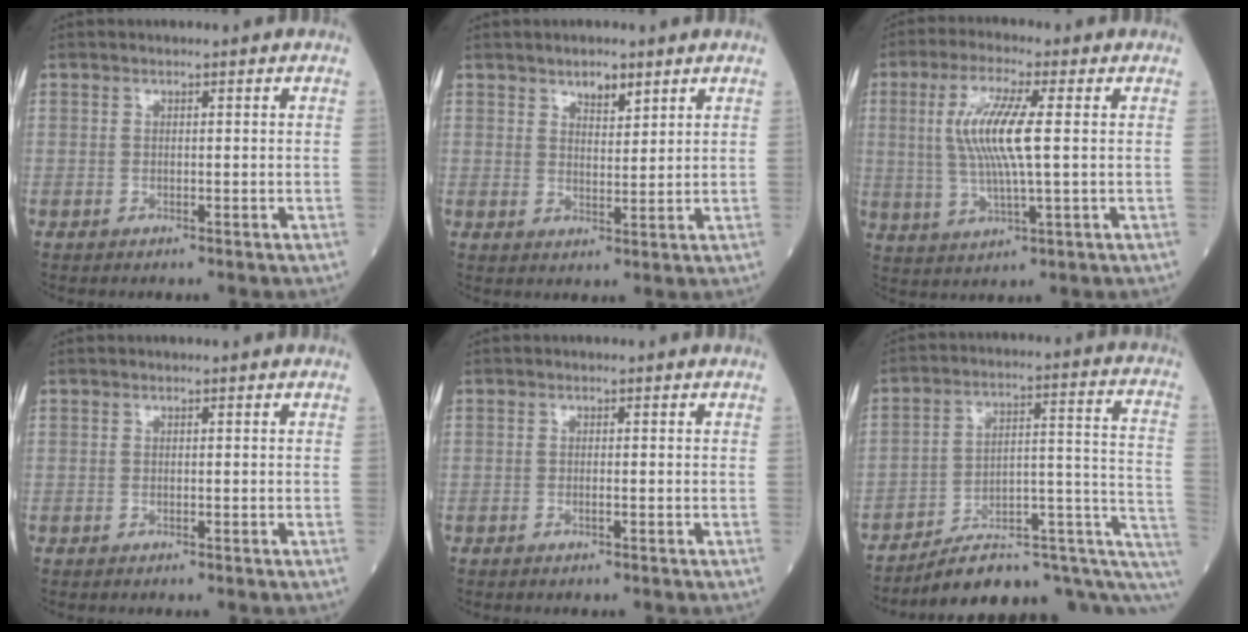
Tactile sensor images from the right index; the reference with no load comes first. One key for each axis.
{"total": 3.3, "fx": 2.4, "fy": 1.3, "fz": 1.9, "tx": -0.031, "ty": -0.002, "tz": 0.040}
{"total": 9.8, "fx": 1.4, "fy": 1.0, "fz": 9.6, "tx": -0.205, "ty": 0.002, "tz": 0.028}
{"total": 0.0}
{"total": 0.5, "fx": -0.3, "fy": 0.0, "fz": 0.5, "tx": -0.013, "ty": 0.000, "tz": -0.004}
{"total": 18.1, "fx": -11.1, "fy": 5.4, "fz": 13.2, "tx": -0.116, "ty": 0.077, "tz": -0.147}